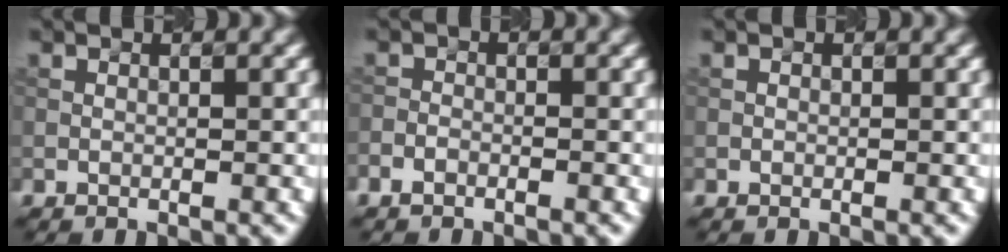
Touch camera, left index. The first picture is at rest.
{"total": 1.4, "force": [-1.2, 0.8, 0.4], "torque": [-0.004, 0.001, -0.026]}
{"total": 0.0}